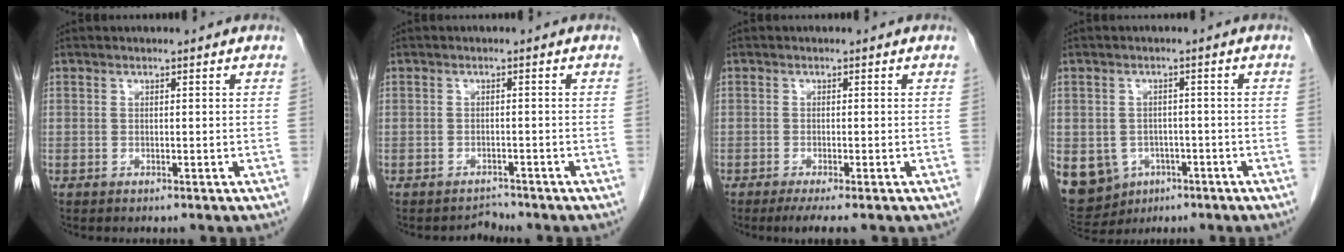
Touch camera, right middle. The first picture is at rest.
{"total": 0.5, "force": [-0.5, 0.0, -0.1], "torque": [-0.005, -0.004, -0.008]}
{"total": 3.3, "force": [-2.3, 0.1, 2.3], "torque": [-0.037, -0.011, -0.037]}
{"total": 16.1, "force": [-6.5, 13.5, 6.0], "torque": [-0.181, 0.005, -0.078]}